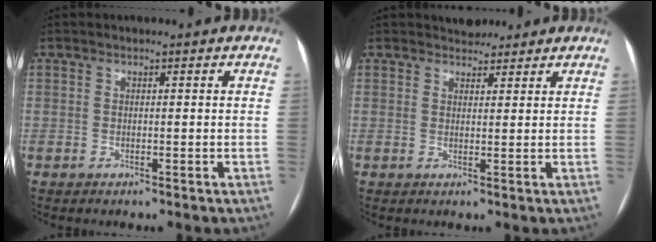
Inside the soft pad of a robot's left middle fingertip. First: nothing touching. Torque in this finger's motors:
{"motor_torque": [0.03, 0.00, 0.00, 0.00]}